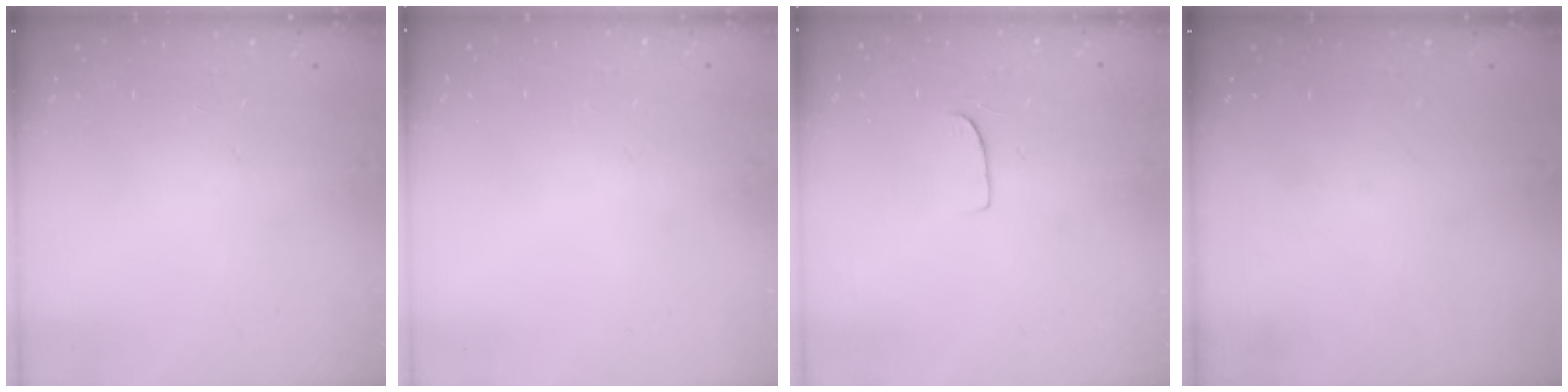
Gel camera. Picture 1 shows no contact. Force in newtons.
{"total": 0.0}
{"total": 5.8, "press": 5.8, "slide": 0.3}
{"total": 0.0}